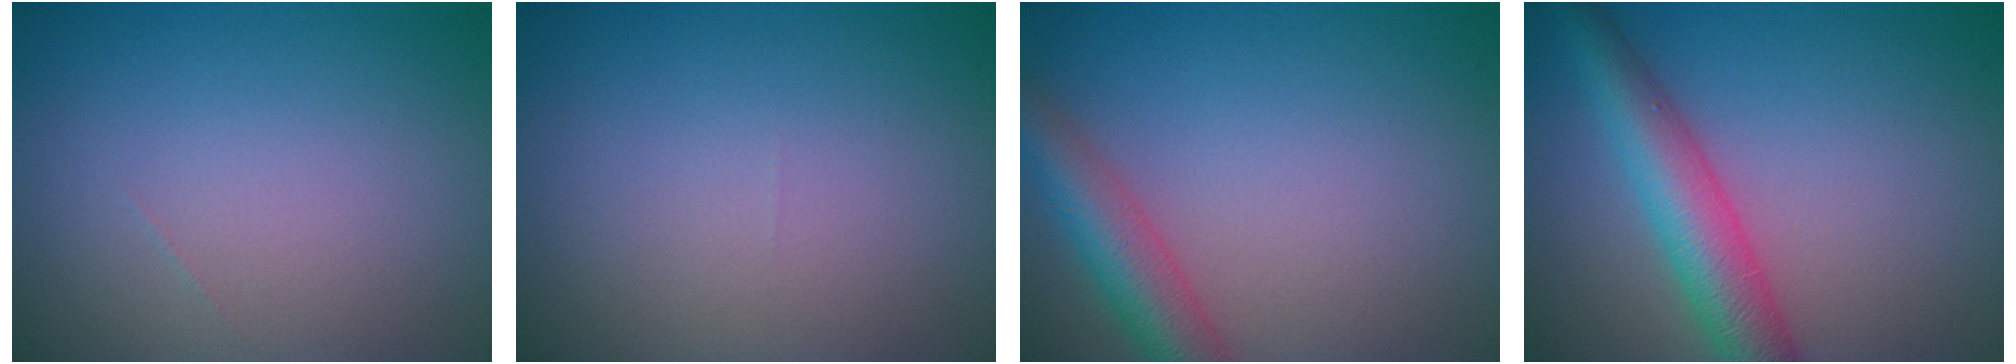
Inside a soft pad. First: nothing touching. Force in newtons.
{"total": 0.0}
{"total": 4.7, "press": 4.7, "slide": 0.1}
{"total": 5.4, "press": 5.4, "slide": 0.2}